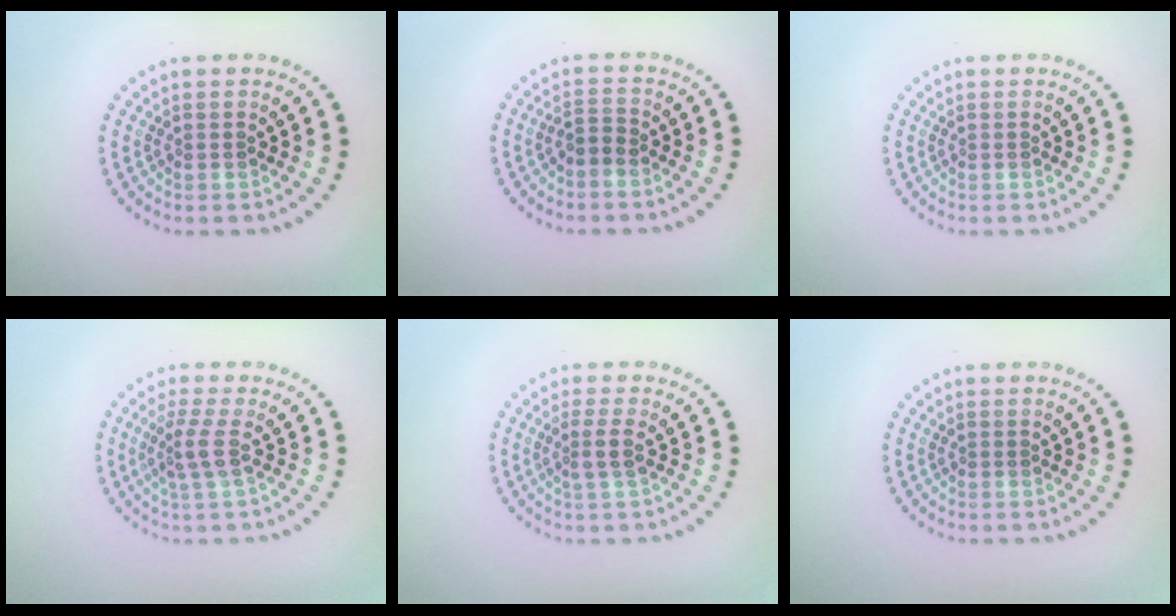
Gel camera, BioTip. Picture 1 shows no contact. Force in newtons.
{"total": 1.4, "press": 1.2, "slide": 0.8}
{"total": 0.0}
{"total": 2.2, "press": 1.6, "slide": 1.4}
{"total": 1.9, "press": 1.4, "slide": 1.2}
{"total": 0.0}